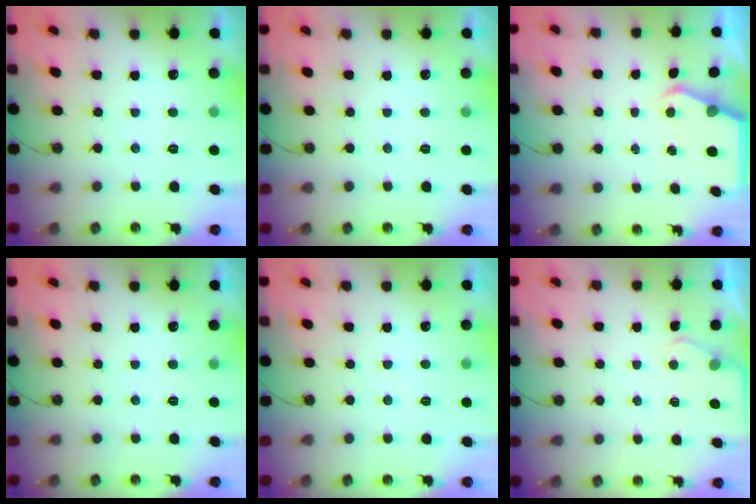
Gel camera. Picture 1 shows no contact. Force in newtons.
{"total": 0.0}
{"total": 3.9, "press": 3.9, "slide": 0.4}
{"total": 0.0}
{"total": 4.6, "press": 4.6, "slide": 0.6}
{"total": 3.7, "press": 3.7, "slide": 0.5}